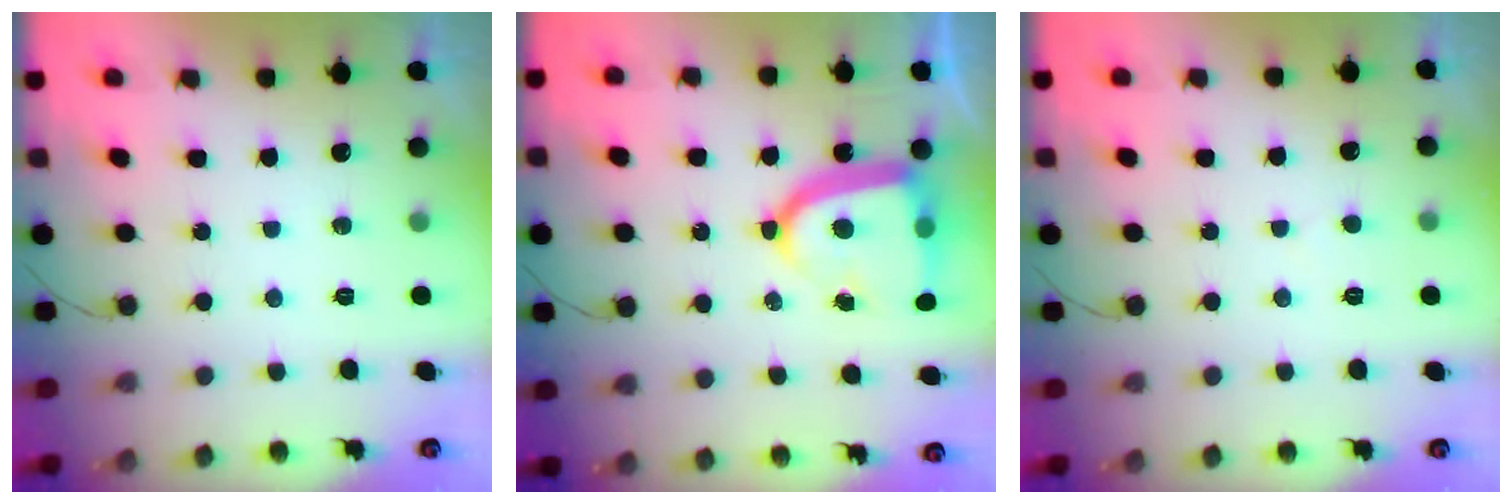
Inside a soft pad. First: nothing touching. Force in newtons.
{"total": 16.6, "press": 16.5, "slide": 1.5}
{"total": 2.1, "press": 2.1, "slide": 0.1}